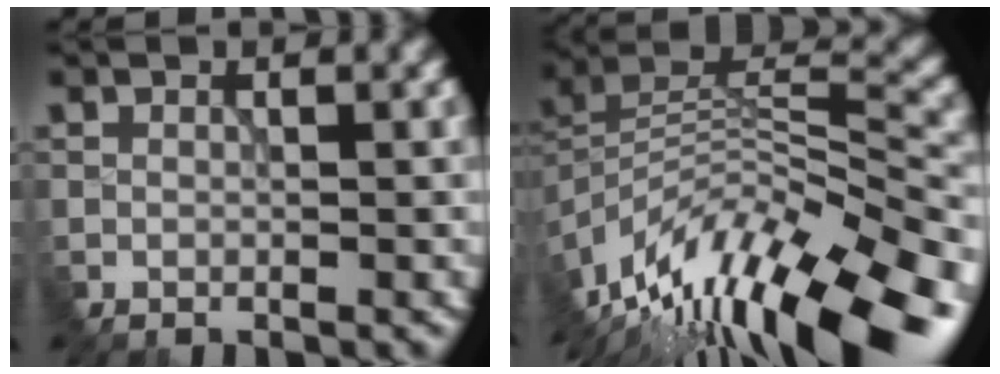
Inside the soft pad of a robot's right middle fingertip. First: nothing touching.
{"total": 13.9, "force": [-9.0, 4.8, 9.5], "torque": [-0.190, 0.021, -0.147]}